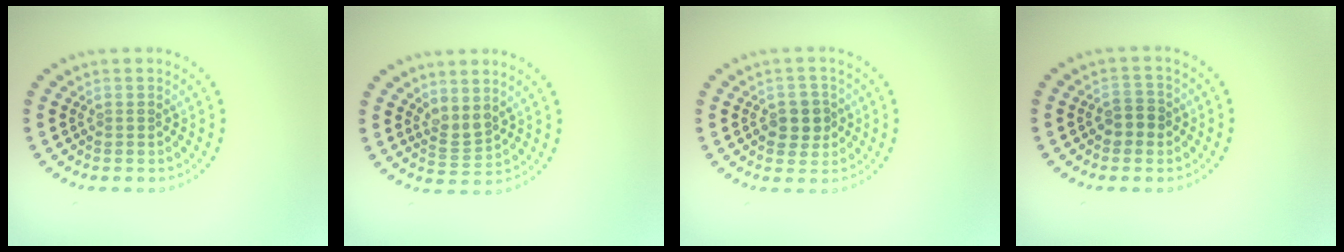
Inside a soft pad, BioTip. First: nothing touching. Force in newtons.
{"total": 1.8, "press": 1.5, "slide": 1.0}
{"total": 2.9, "press": 2.8, "slide": 0.9}
{"total": 2.1, "press": 2.1, "slide": 0.5}